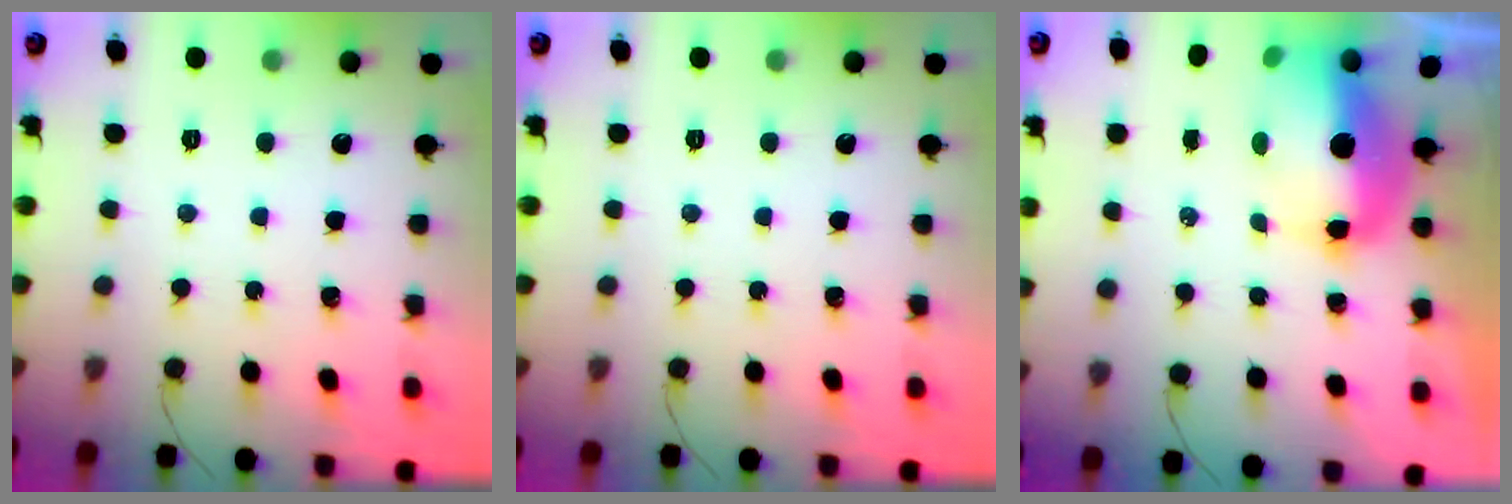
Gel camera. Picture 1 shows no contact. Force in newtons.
{"total": 0.0}
{"total": 10.5, "press": 10.4, "slide": 1.6}